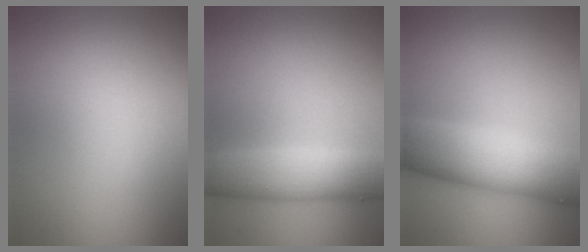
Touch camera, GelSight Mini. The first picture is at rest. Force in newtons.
{"total": 6.1, "press": 6.1, "slide": 0.6}
{"total": 9.1, "press": 9.1, "slide": 0.3}